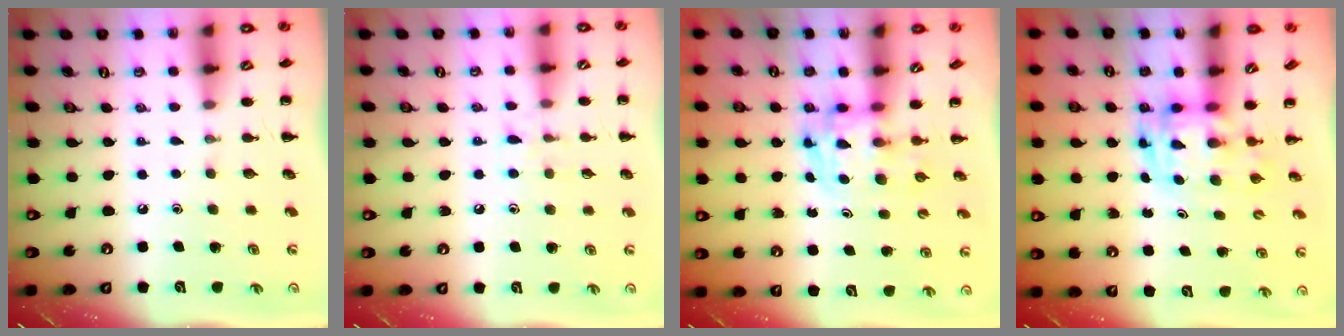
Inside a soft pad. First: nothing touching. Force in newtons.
{"total": 6.5, "press": 6.1, "slide": 2.4}
{"total": 3.5, "press": 3.5, "slide": 0.6}
{"total": 3.0, "press": 3.0, "slide": 0.6}